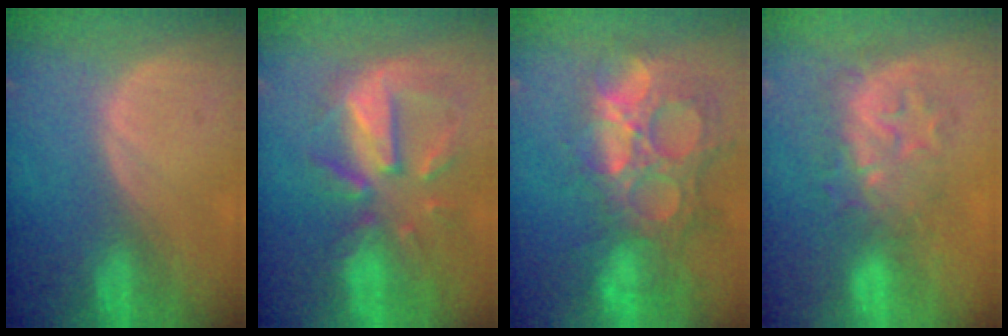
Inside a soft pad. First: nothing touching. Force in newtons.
{"total": 10.3, "press": 9.2, "slide": 4.5}
{"total": 14.8, "press": 12.1, "slide": 8.4}
{"total": 9.1, "press": 7.9, "slide": 4.5}